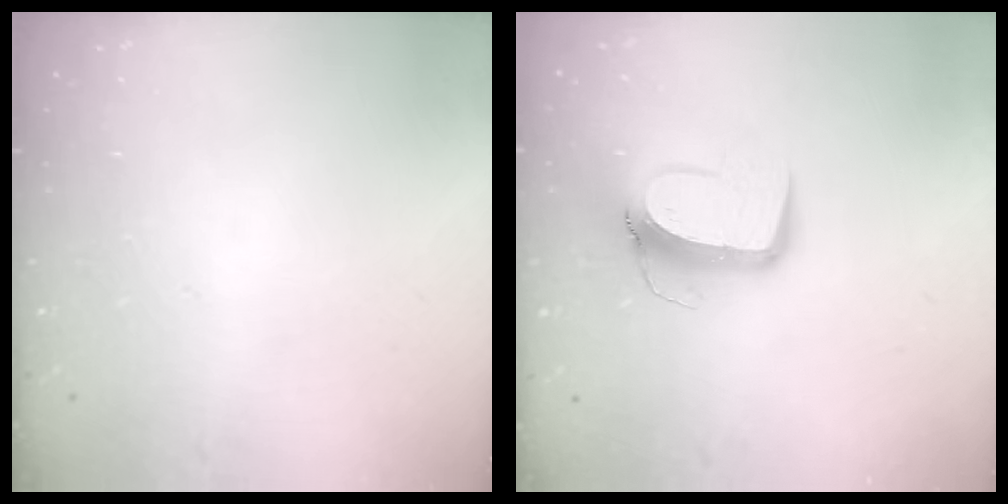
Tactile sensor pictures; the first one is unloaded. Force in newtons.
{"total": 11.4, "press": 11.3, "slide": 1.5}